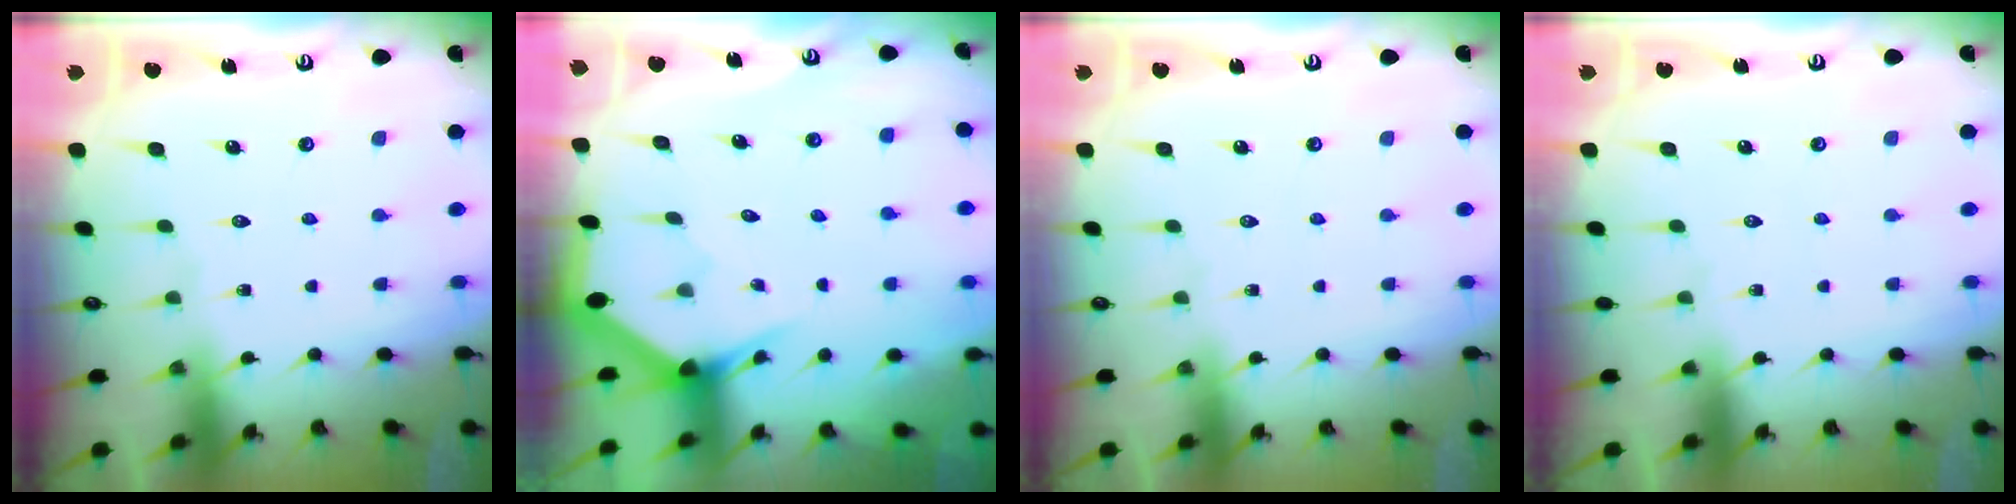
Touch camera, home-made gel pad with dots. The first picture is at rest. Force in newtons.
{"total": 3.0, "press": 3.0, "slide": 0.0}
{"total": 0.0}
{"total": 0.0}